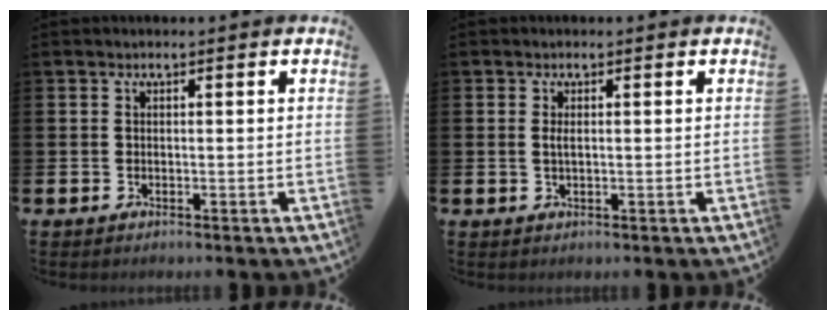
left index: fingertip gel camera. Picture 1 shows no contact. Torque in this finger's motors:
{"motor_torque": [0.37, 0.01, 0.04, 0.06]}